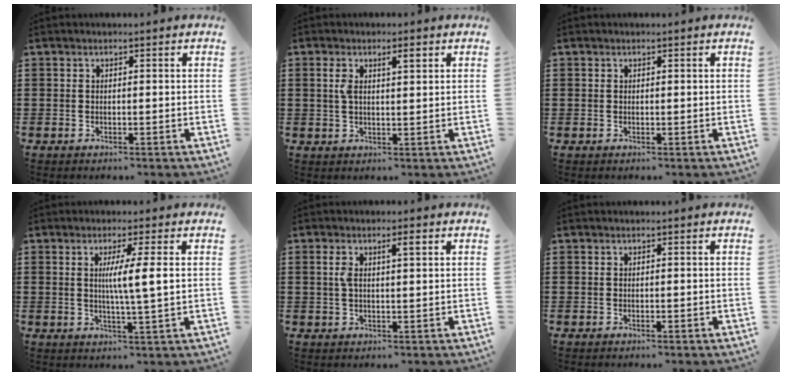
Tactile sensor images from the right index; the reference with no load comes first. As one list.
[{"total": 3.3, "force": [1.2, 1.0, 2.9], "torque": [-0.059, 0.007, 0.018]}, {"total": 0.5, "force": [0.2, 0.4, 0.0], "torque": [-0.001, 0.004, 0.005]}, {"total": 5.6, "force": [1.0, -0.3, 5.5], "torque": [-0.106, -0.006, 0.011]}, {"total": 3.3, "force": [1.1, 0.8, 3.0], "torque": [-0.053, 0.003, 0.014]}, {"total": 0.0}]